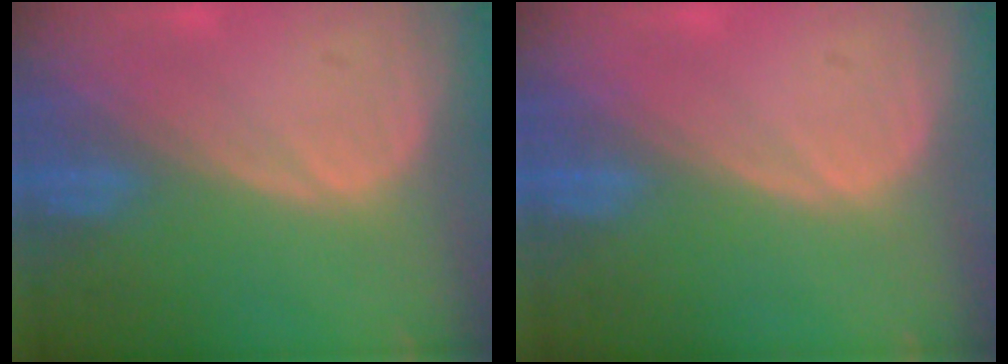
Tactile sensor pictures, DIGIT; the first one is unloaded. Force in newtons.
{"total": 0.6, "press": 0.2, "slide": 0.5}